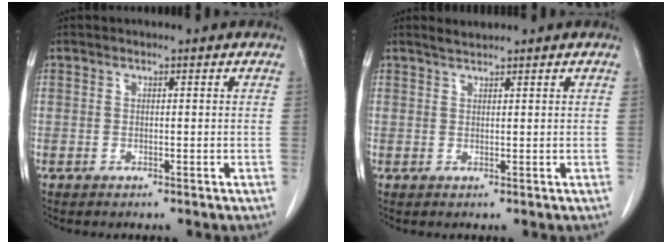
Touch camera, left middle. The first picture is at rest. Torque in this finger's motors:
{"motor_torque": [0.11, -0.04, -0.07, 0.00]}